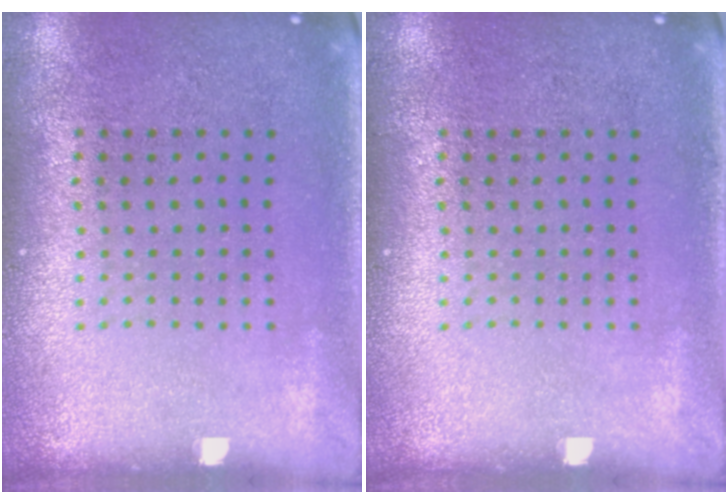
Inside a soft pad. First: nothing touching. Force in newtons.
{"total": 0.0}